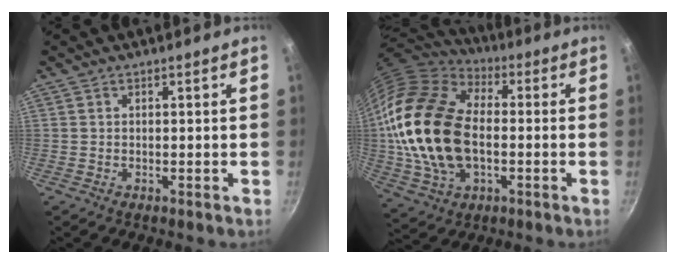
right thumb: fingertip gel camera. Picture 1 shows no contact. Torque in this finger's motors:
{"motor_torque": [-0.42, 2.32, 2.77, 0.00, 0.33]}